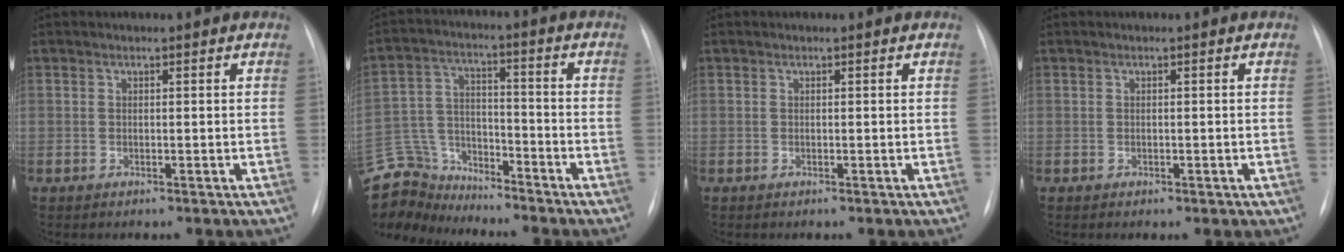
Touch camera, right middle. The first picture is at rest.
{"total": 12.2, "force": [-11.6, 3.5, 0.9], "torque": [-0.026, 0.027, -0.219]}
{"total": 0.0}
{"total": 0.5, "force": [-0.2, 0.3, 0.3], "torque": [-0.003, 0.001, -0.001]}